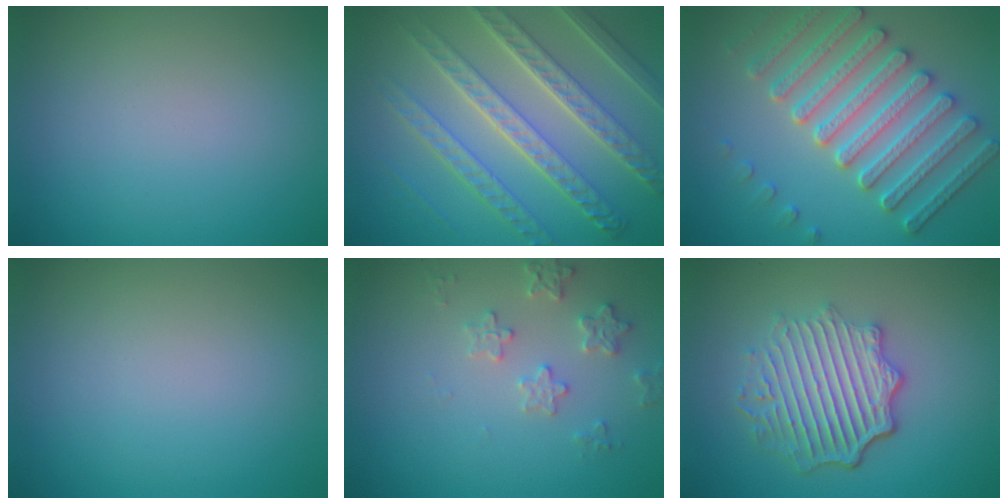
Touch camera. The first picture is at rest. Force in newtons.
{"total": 8.1, "press": 6.5, "slide": 4.7}
{"total": 6.1, "press": 5.6, "slide": 2.2}
{"total": 0.0}
{"total": 2.5, "press": 2.4, "slide": 0.6}
{"total": 6.0, "press": 4.5, "slide": 4.0}